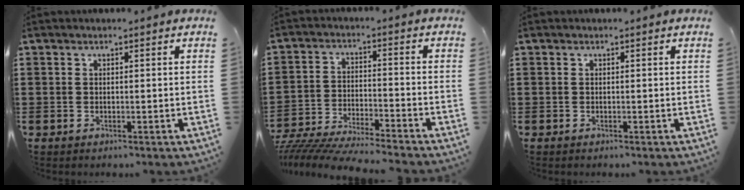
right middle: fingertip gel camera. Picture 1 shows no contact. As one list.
[{"total": 6.5, "force": [-6.4, -0.2, 1.2], "torque": [-0.034, -0.007, -0.128]}, {"total": 0.0}]